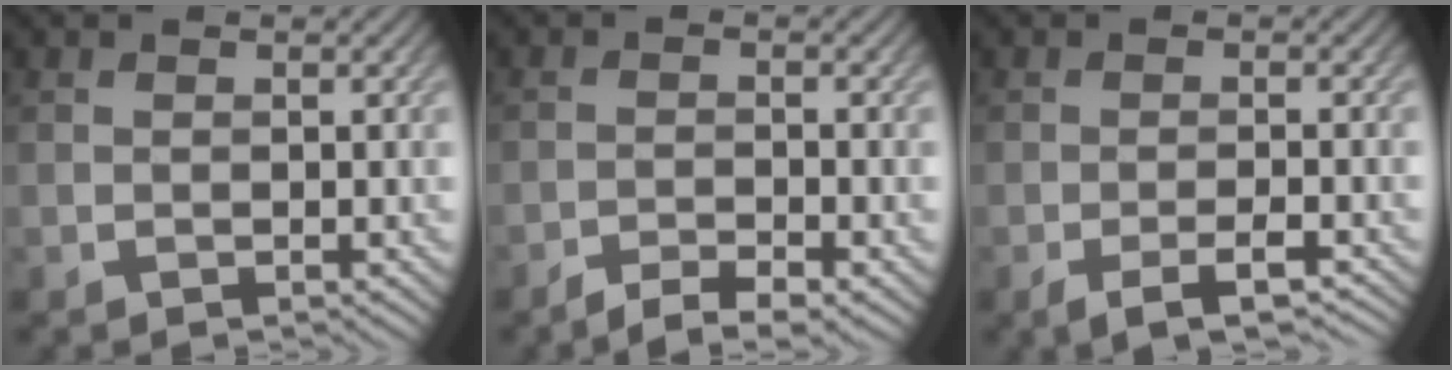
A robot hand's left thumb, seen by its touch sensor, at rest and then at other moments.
{"total": 3.4, "force": [-2.6, 0.5, 2.0], "torque": [-0.034, 0.002, -0.051]}
{"total": 3.8, "force": [-2.3, 0.8, 2.9], "torque": [-0.050, 0.002, -0.038]}